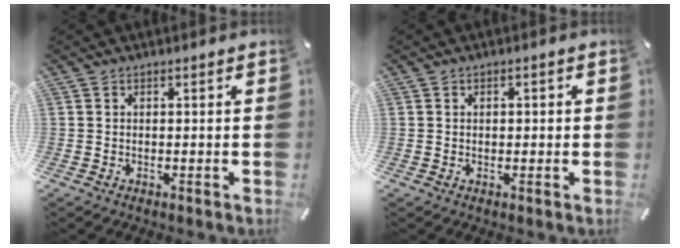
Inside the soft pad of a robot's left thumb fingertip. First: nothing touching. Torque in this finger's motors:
{"motor_torque": [-0.16, -0.12, -0.24, -0.14, 0.04]}